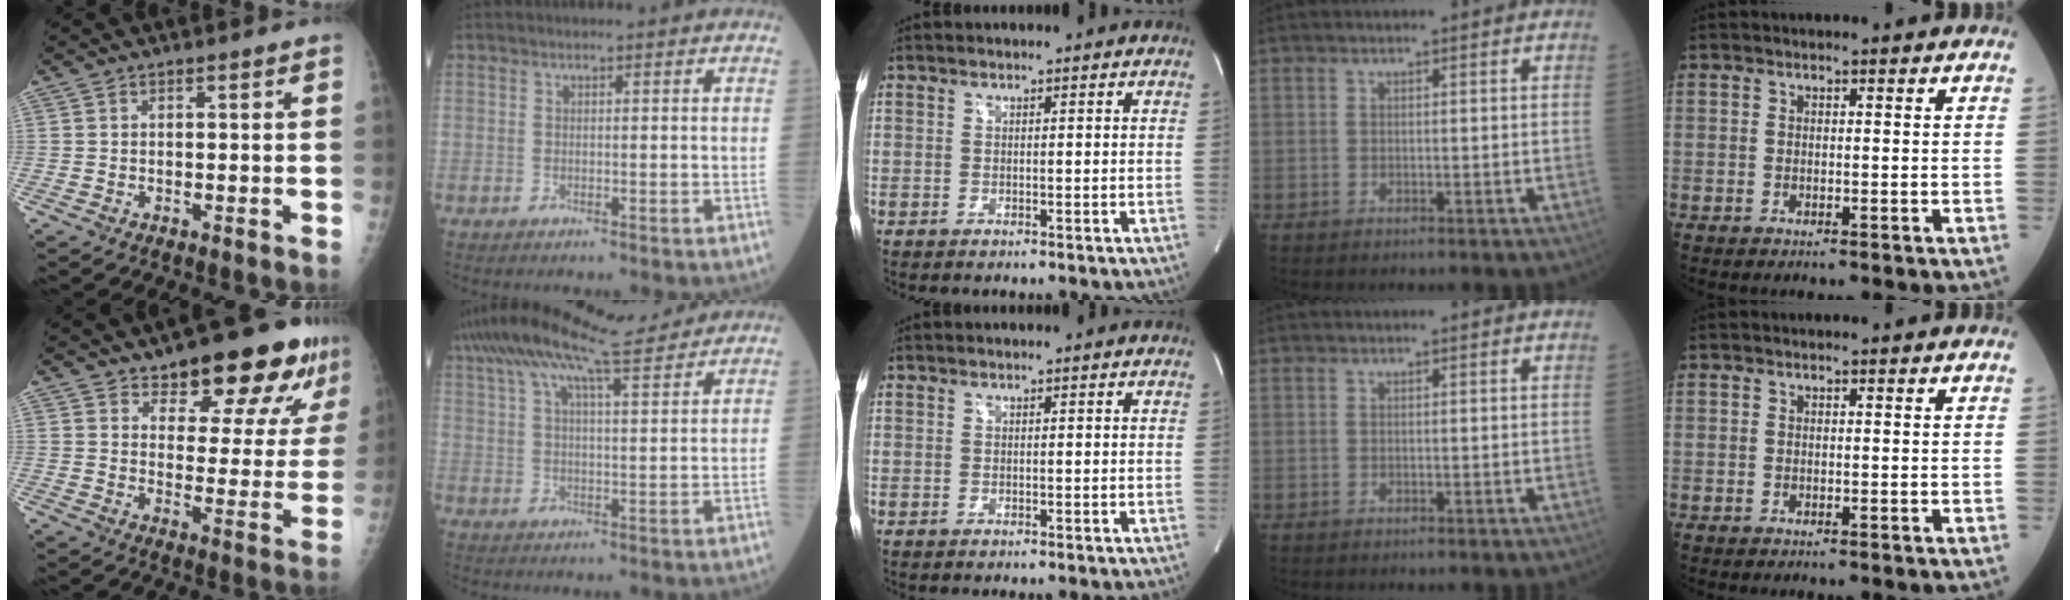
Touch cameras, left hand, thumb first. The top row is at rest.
{"thumb": {"total": 17.2, "force": [12.1, 6.5, 10.4], "torque": [-0.098, -0.059, 0.161]}, "index": {"total": 15.5, "force": [13.0, 1.6, 8.4], "torque": [-0.170, 0.039, 0.208]}}